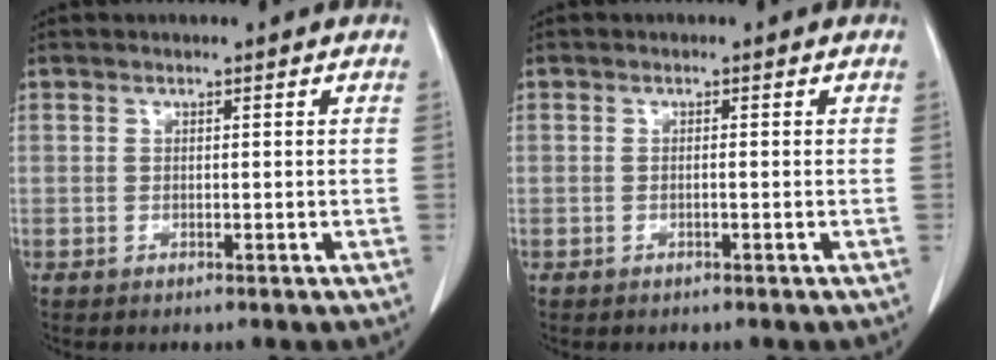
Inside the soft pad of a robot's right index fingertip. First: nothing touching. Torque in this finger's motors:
{"motor_torque": [-0.19, 0.11, -0.02, 0.01]}